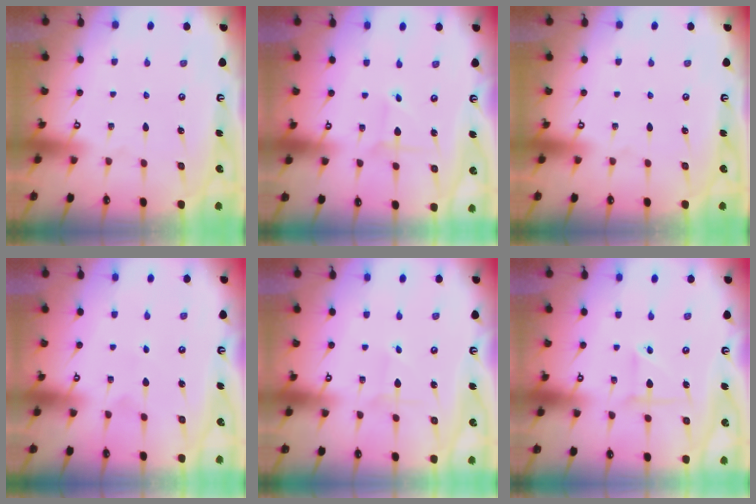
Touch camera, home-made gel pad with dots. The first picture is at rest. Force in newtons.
{"total": 0.9, "press": 0.9, "slide": 0.0}
{"total": 0.0}
{"total": 2.7, "press": 2.7, "slide": 0.2}
{"total": 0.7, "press": 0.7, "slide": 0.0}
{"total": 3.1, "press": 3.1, "slide": 0.3}